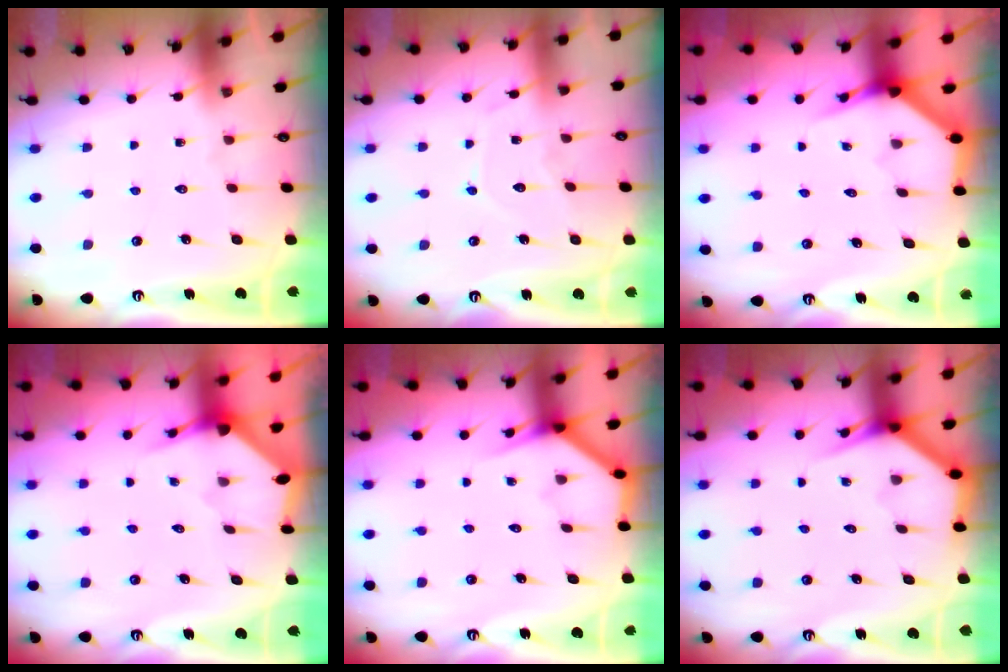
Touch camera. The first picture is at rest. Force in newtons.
{"total": 7.7, "press": 7.7, "slide": 0.7}
{"total": 3.8, "press": 3.8, "slide": 0.2}
{"total": 2.9, "press": 2.9, "slide": 0.3}
{"total": 3.8, "press": 3.8, "slide": 0.3}
{"total": 3.4, "press": 3.4, "slide": 0.3}